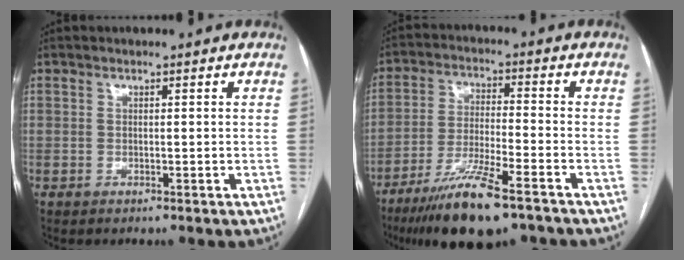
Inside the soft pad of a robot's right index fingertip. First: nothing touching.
{"total": 12.7, "force": [-8.7, 1.3, 9.2], "torque": [-0.173, -0.029, -0.152]}